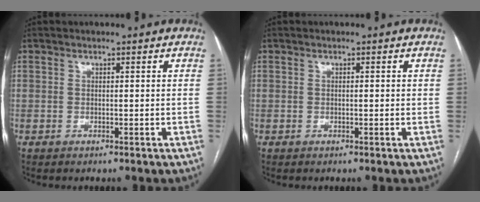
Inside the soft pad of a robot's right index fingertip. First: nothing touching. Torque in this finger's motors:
{"motor_torque": [-0.13, 0.21, -0.03, -0.01]}